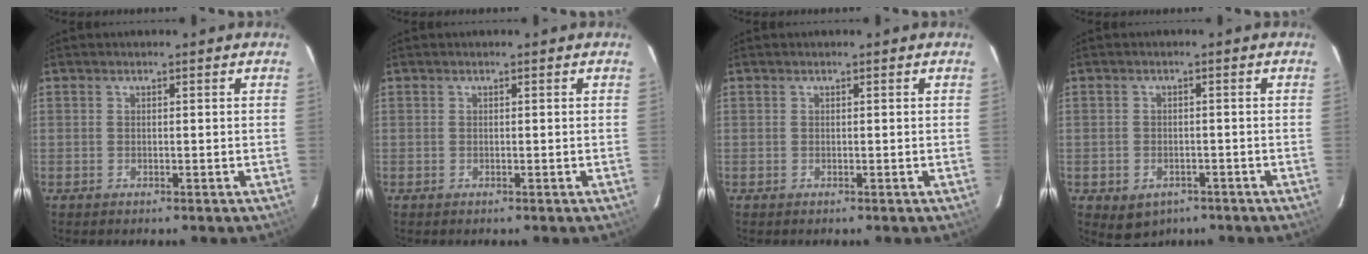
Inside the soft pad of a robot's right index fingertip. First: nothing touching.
{"total": 0.0}
{"total": 0.0}
{"total": 5.3, "force": [-2.8, 4.0, 1.9], "torque": [-0.041, -0.002, -0.028]}